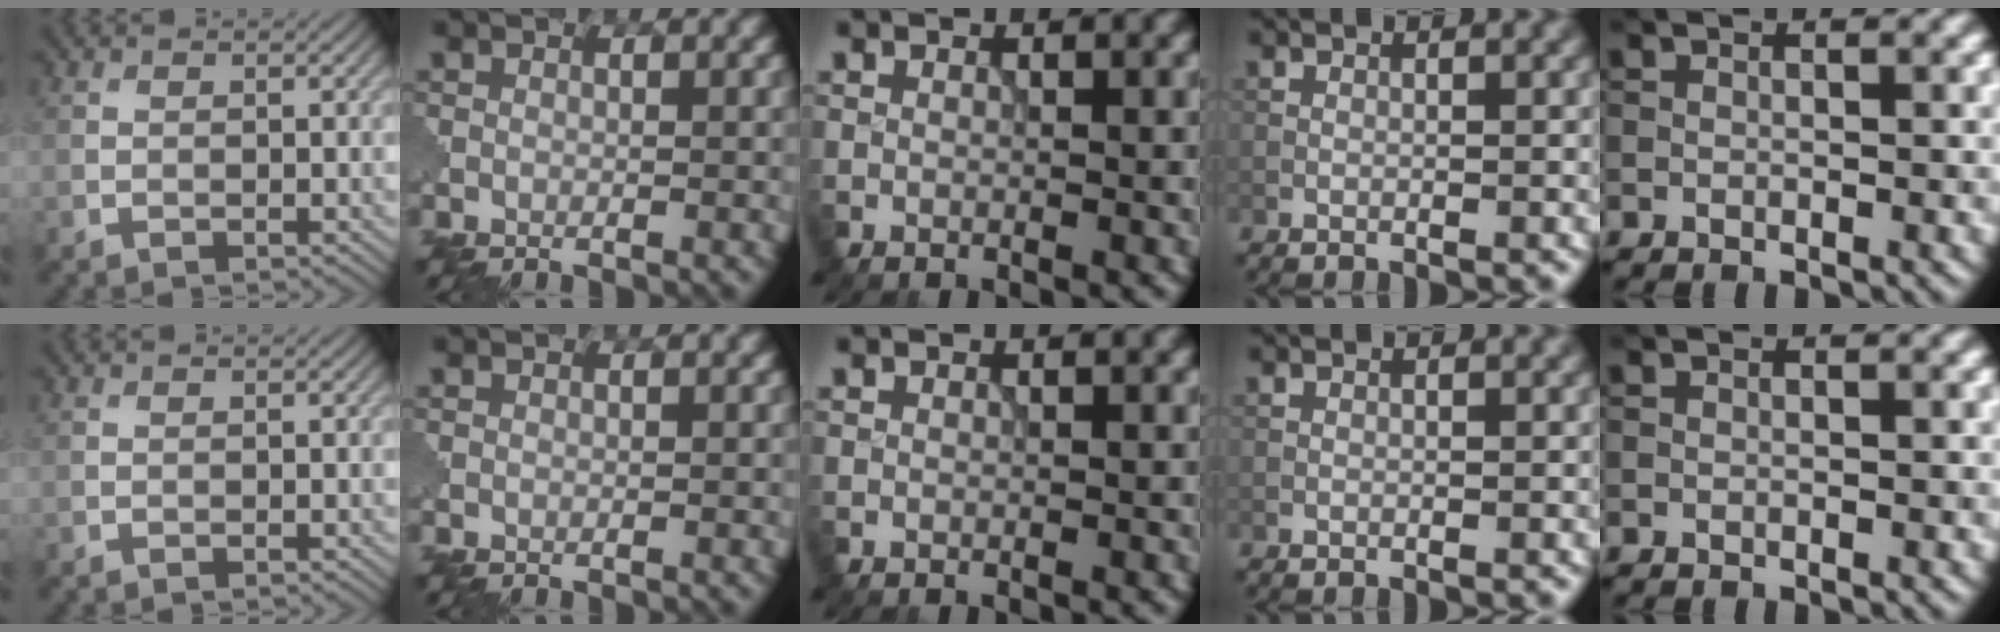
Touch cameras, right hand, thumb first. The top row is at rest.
{}